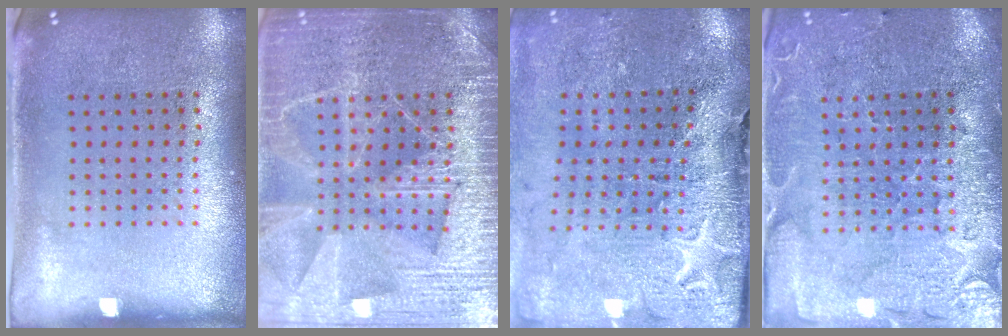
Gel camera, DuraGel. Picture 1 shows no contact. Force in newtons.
{"total": 6.5, "press": 6.4, "slide": 0.8}
{"total": 3.4, "press": 3.3, "slide": 1.0}
{"total": 3.6, "press": 3.4, "slide": 1.3}